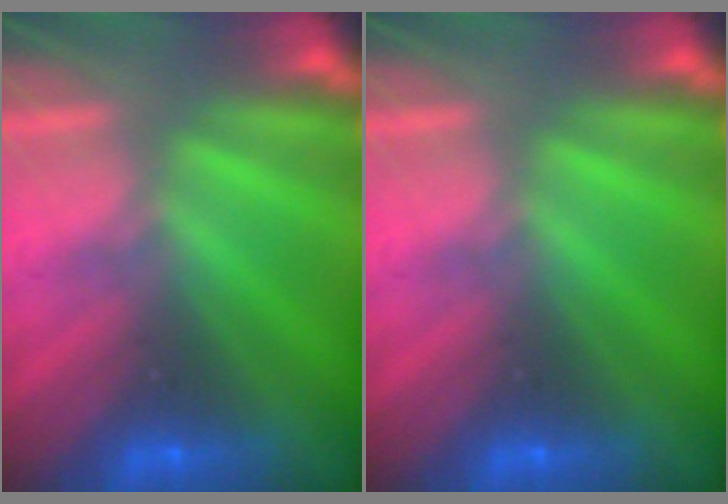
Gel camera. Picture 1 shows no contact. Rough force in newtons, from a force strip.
{"total": 0.0}